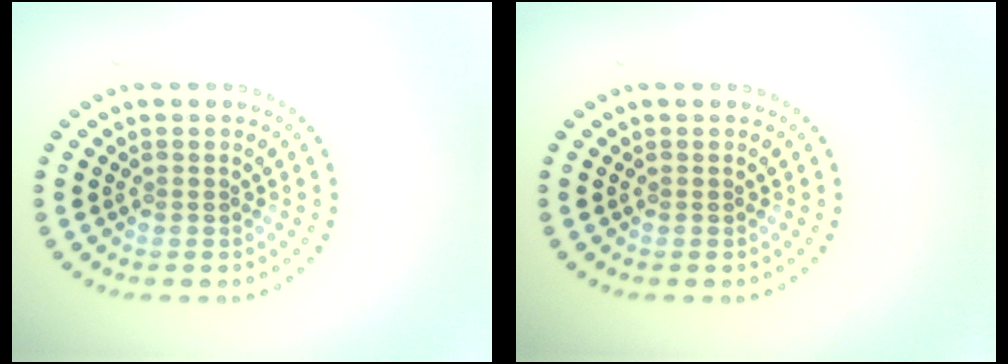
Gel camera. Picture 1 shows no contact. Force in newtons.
{"total": 0.0}